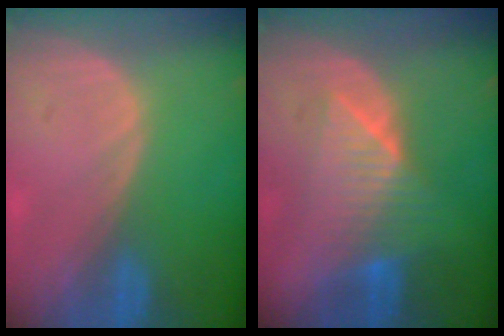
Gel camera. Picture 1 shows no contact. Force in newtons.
{"total": 6.9, "press": 6.8, "slide": 0.9}